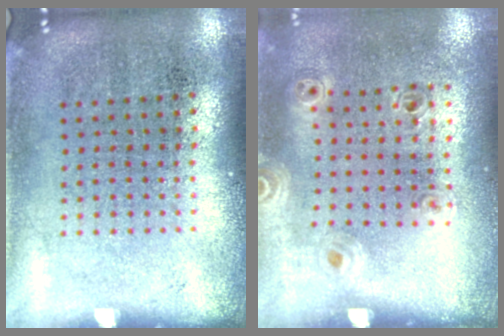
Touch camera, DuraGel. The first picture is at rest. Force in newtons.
{"total": 1.0, "press": 1.0, "slide": 0.2}